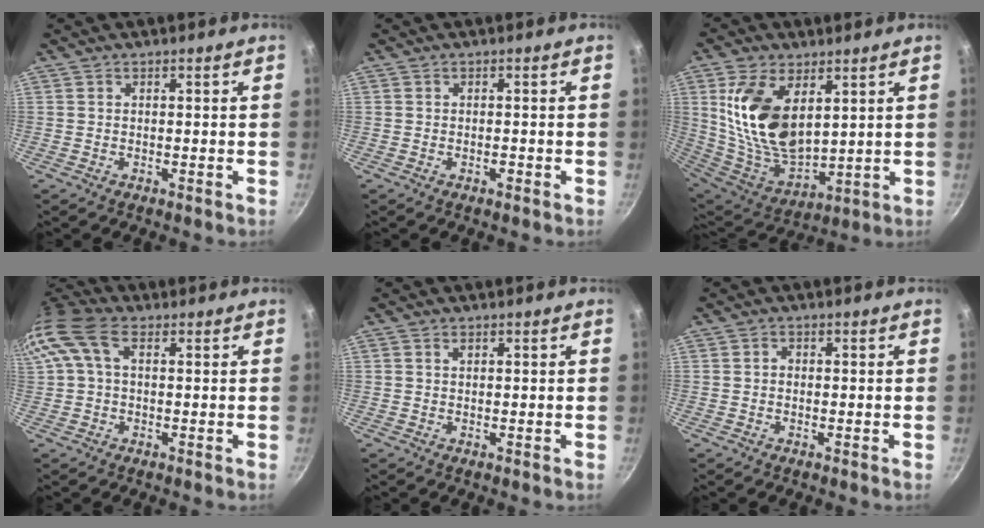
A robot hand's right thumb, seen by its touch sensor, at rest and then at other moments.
{"total": 1.0, "force": [-0.5, 0.5, 0.7], "torque": [-0.011, 0.003, -0.009]}
{"total": 18.2, "force": [5.6, 10.2, 14.0], "torque": [-0.250, -0.044, 0.123]}
{"total": 10.4, "force": [2.8, 6.3, 7.8], "torque": [-0.160, 0.031, 0.042]}
{"total": 0.8, "force": [0.3, 0.5, 0.5], "torque": [-0.007, 0.000, 0.006]}
{"total": 1.0, "force": [-0.1, 0.9, 0.5], "torque": [-0.009, 0.006, -0.003]}